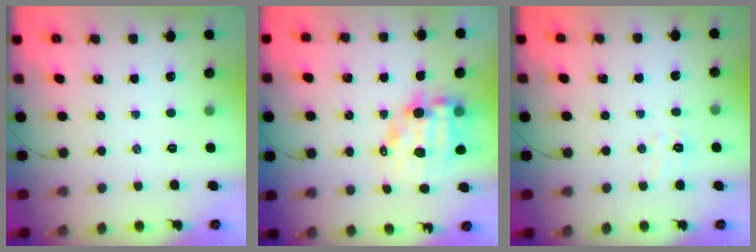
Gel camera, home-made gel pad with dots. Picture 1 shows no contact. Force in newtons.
{"total": 9.3, "press": 8.9, "slide": 2.8}
{"total": 5.4, "press": 5.2, "slide": 1.4}